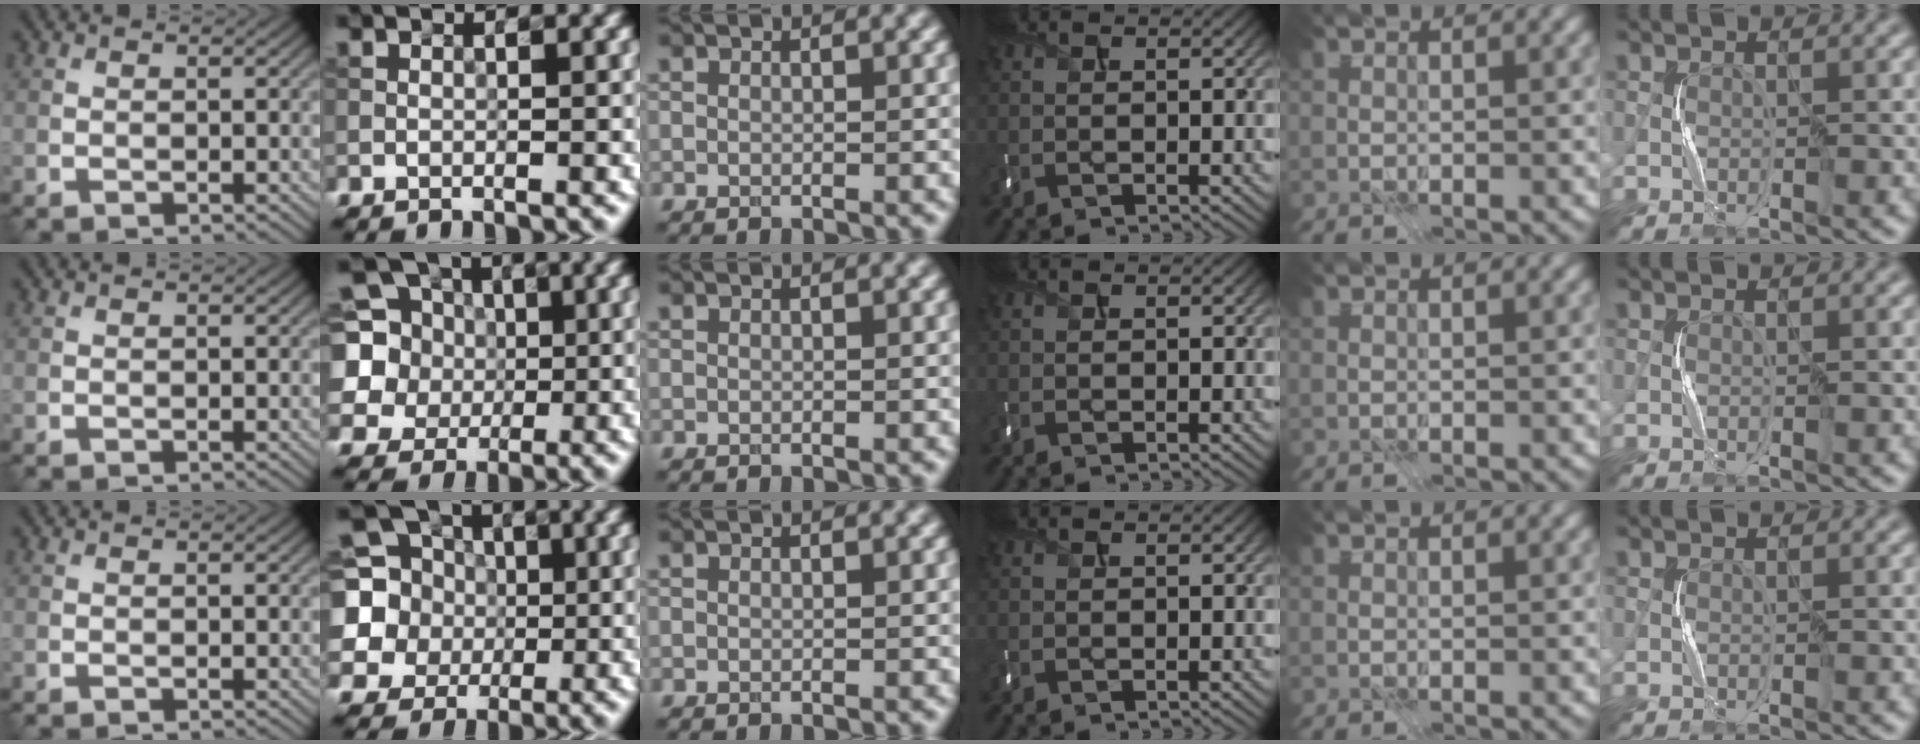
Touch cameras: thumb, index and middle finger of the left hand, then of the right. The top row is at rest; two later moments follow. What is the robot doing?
{"motion": "press", "object": "keyboard"}